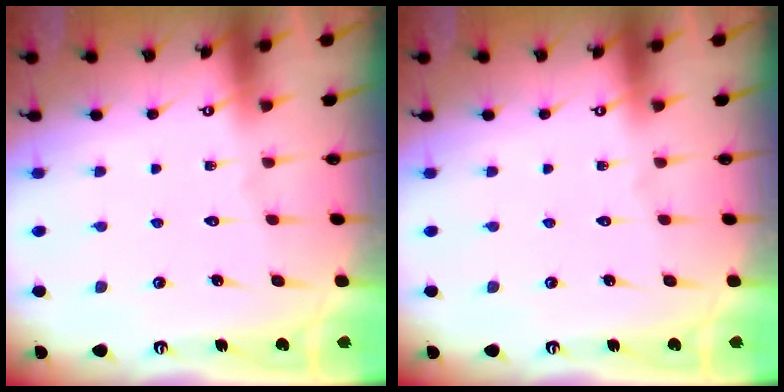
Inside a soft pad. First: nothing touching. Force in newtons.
{"total": 0.0}